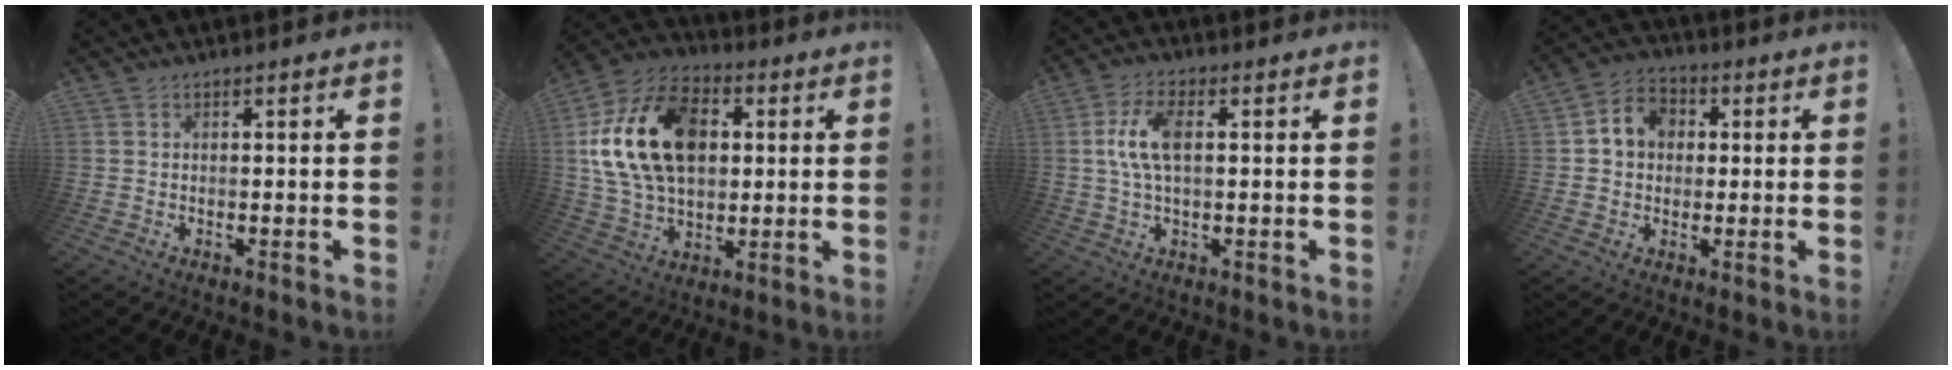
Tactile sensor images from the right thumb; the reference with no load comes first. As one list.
[{"total": 23.0, "force": [4.3, 15.9, 16.1], "torque": [-0.272, -0.002, 0.085]}, {"total": 9.3, "force": [1.1, 4.2, 8.2], "torque": [-0.158, -0.001, 0.019]}, {"total": 8.6, "force": [1.9, 7.3, 4.1], "torque": [-0.056, 0.005, 0.039]}]